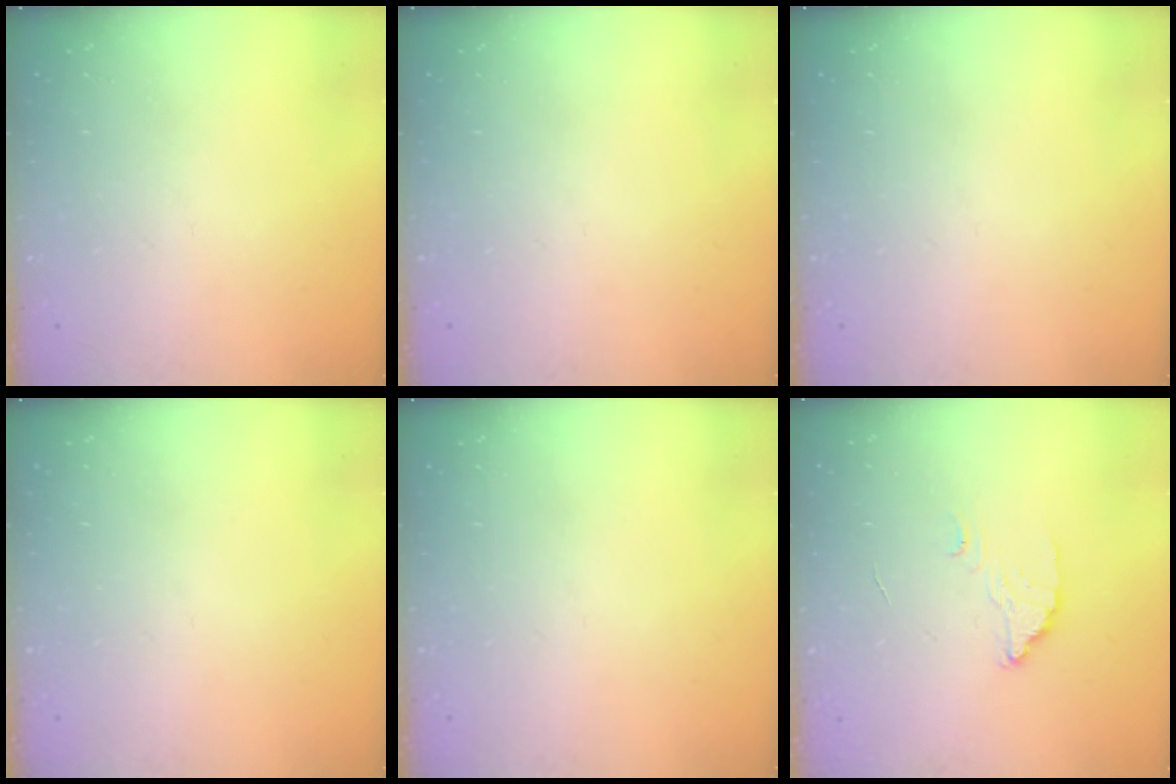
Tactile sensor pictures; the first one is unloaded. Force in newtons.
{"total": 0.0}
{"total": 0.0}
{"total": 0.0}
{"total": 0.0}
{"total": 3.1, "press": 3.0, "slide": 0.4}